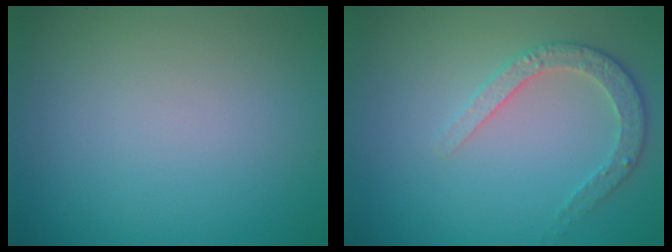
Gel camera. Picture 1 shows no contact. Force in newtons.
{"total": 2.9, "press": 2.8, "slide": 0.7}